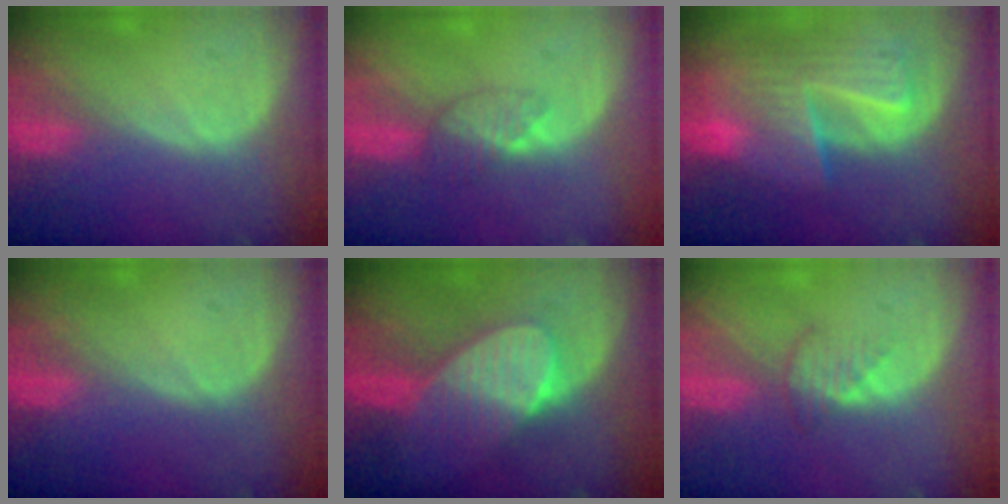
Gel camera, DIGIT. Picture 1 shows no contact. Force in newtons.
{"total": 3.6, "press": 3.2, "slide": 1.6}
{"total": 10.0, "press": 8.7, "slide": 5.1}
{"total": 0.0}
{"total": 6.9, "press": 6.9, "slide": 0.4}
{"total": 2.7, "press": 2.6, "slide": 0.6}